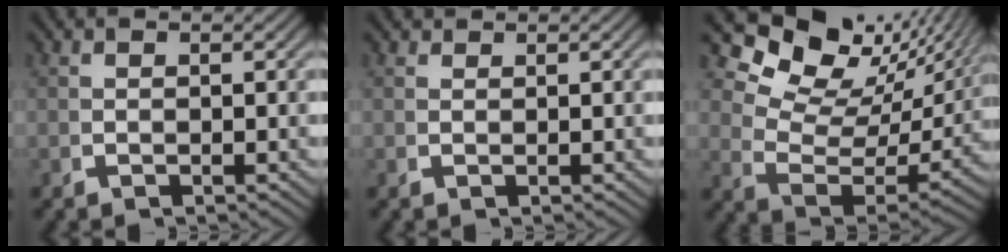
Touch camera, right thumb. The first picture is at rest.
{"total": 1.0, "force": [0.9, 0.0, -0.1], "torque": [0.011, 0.004, 0.018]}
{"total": 11.0, "force": [4.8, 6.4, 7.6], "torque": [-0.131, 0.005, 0.073]}